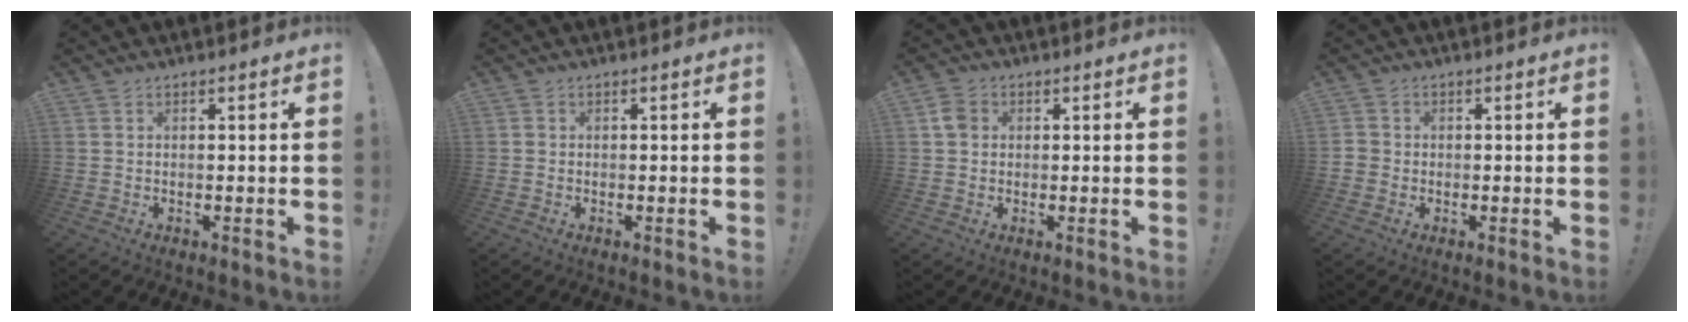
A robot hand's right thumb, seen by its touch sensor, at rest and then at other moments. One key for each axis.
{"total": 0.7, "fx": -0.2, "fy": 0.7, "fz": 0.2, "tx": -0.004, "ty": 0.004, "tz": -0.003}
{"total": 4.2, "fx": 0.7, "fy": 3.4, "fz": 2.3, "tx": -0.031, "ty": 0.007, "tz": 0.014}
{"total": 2.3, "fx": -0.8, "fy": 2.1, "fz": 0.4, "tx": -0.012, "ty": 0.011, "tz": -0.013}